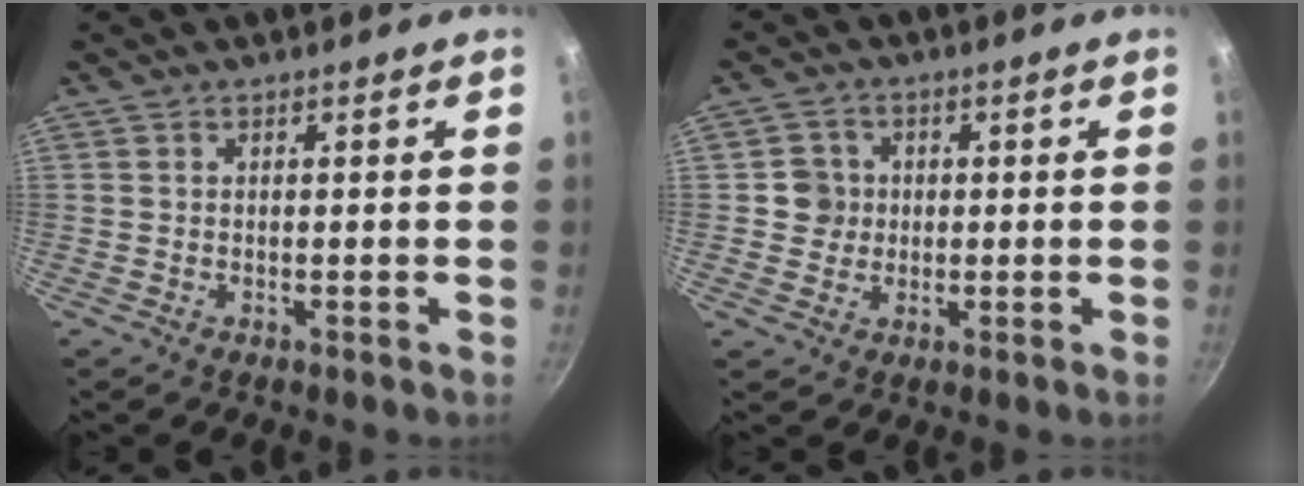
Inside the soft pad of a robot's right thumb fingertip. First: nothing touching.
{"total": 4.5, "force": [0.3, 4.4, 1.0], "torque": [0.015, 0.006, -0.002]}